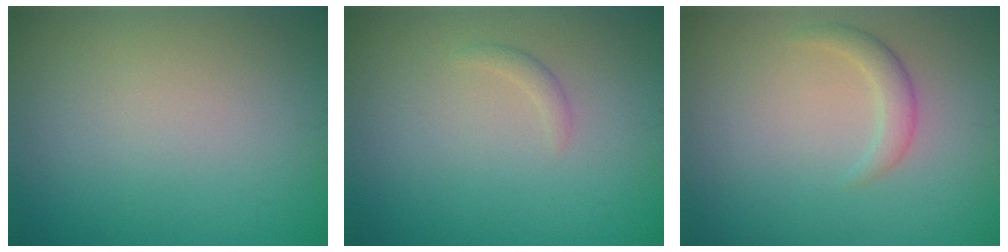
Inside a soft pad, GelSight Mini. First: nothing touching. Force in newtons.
{"total": 0.8, "press": 0.8, "slide": 0.0}
{"total": 1.6, "press": 1.6, "slide": 0.1}